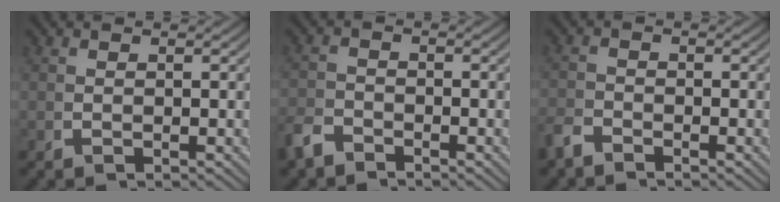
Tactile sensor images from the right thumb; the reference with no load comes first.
{"total": 2.1, "force": [-2.0, 0.5, 0.1], "torque": [0.006, -0.005, -0.039]}
{"total": 1.5, "force": [-1.4, 0.1, 0.1], "torque": [0.008, -0.001, -0.032]}